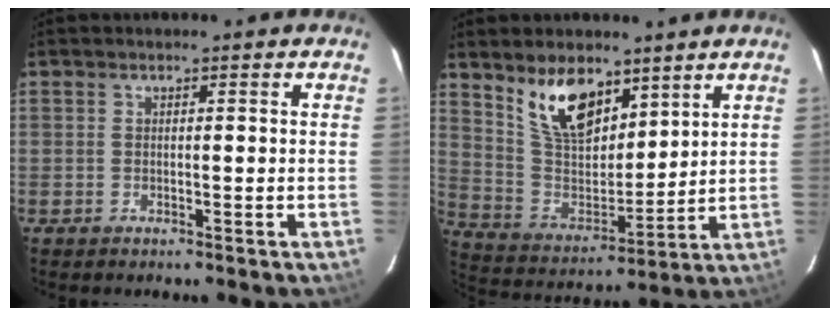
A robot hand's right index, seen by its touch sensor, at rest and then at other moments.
{"total": 13.4, "force": [8.5, 6.7, 8.0], "torque": [-0.151, -0.002, 0.174]}